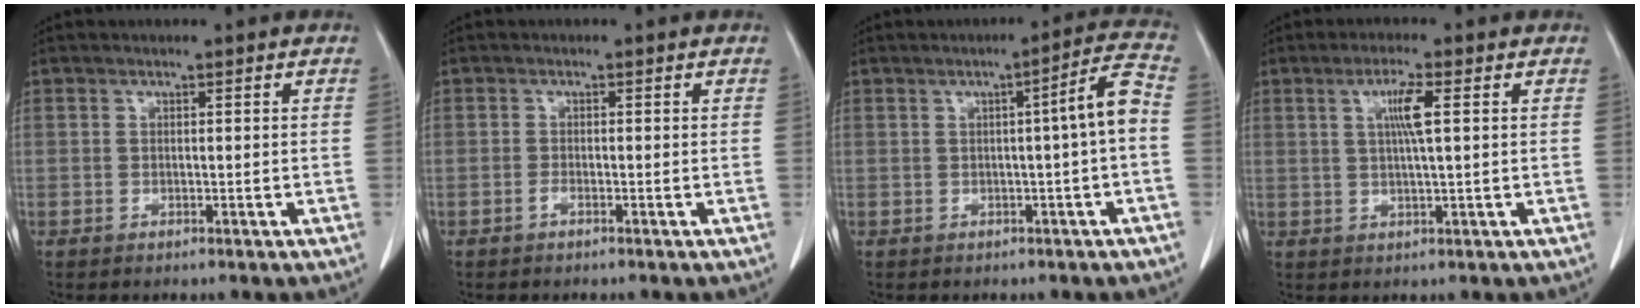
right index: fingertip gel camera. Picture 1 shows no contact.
{"total": 0.7, "force": [-0.5, 0.0, 0.4], "torque": [-0.008, 0.001, -0.010]}
{"total": 5.5, "force": [-0.4, -0.6, 5.4], "torque": [-0.074, 0.010, -0.006]}
{"total": 4.5, "force": [1.2, -0.1, 4.3], "torque": [-0.079, 0.000, 0.021]}